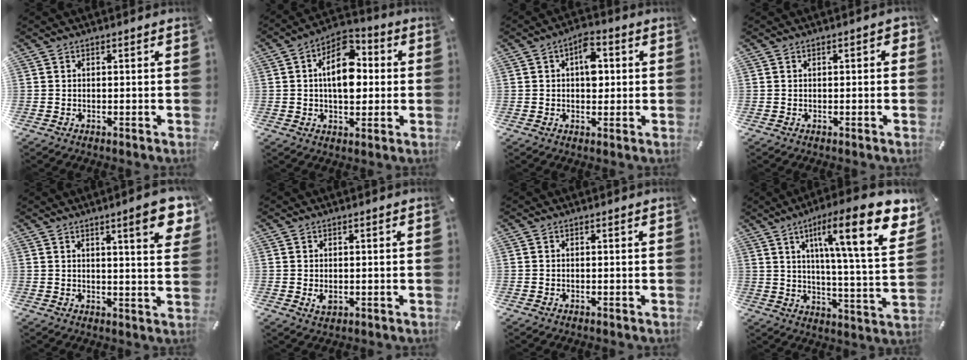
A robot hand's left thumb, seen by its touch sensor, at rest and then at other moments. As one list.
[{"total": 12.8, "force": [1.5, 8.2, 9.7], "torque": [-0.147, -0.006, 0.025]}, {"total": 7.1, "force": [1.2, 4.4, 5.4], "torque": [-0.059, -0.005, 0.011]}, {"total": 1.6, "force": [-0.3, 0.8, 1.3], "torque": [-0.022, 0.005, -0.005]}, {"total": 9.5, "force": [4.9, 1.8, 8.0], "torque": [-0.110, -0.022, 0.073]}, {"total": 2.4, "force": [-0.4, 1.5, 1.8], "torque": [-0.041, -0.001, -0.008]}, {"total": 0.0}, {"total": 20.9, "force": [10.0, 3.9, 17.9], "torque": [-0.272, -0.057, 0.138]}]